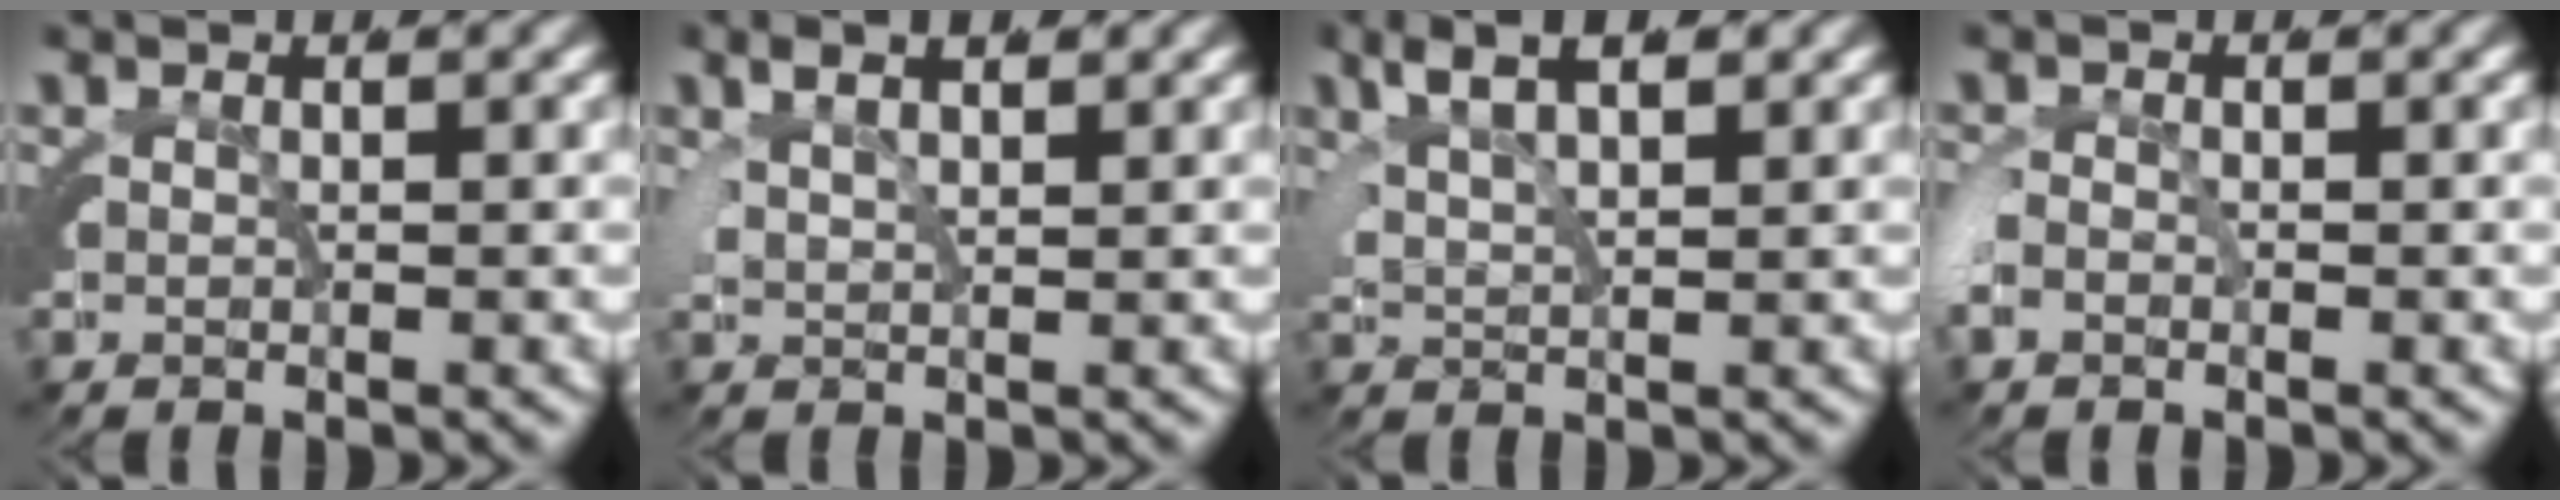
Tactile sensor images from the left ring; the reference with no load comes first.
{"total": 2.9, "force": [1.7, 1.7, 1.6], "torque": [-0.034, 0.002, 0.026]}
{"total": 4.4, "force": [2.4, 2.6, 2.6], "torque": [-0.056, 0.007, 0.036]}
{"total": 1.8, "force": [-1.1, 1.3, 0.4], "torque": [-0.023, -0.004, -0.023]}